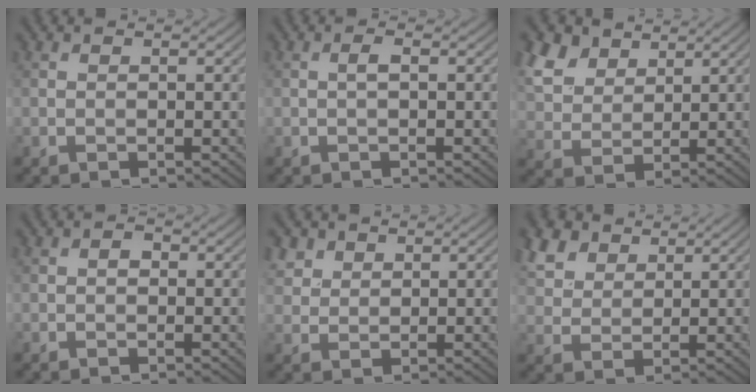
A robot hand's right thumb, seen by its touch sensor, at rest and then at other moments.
{"total": 1.0, "force": [0.0, 0.2, 1.0], "torque": [-0.020, 0.002, -0.001]}
{"total": 7.5, "force": [4.7, 4.5, 3.7], "torque": [-0.111, 0.011, 0.094]}
{"total": 1.0, "force": [-0.2, 0.8, 0.6], "torque": [-0.009, -0.002, -0.007]}
{"total": 3.4, "force": [2.2, 2.4, 1.1], "torque": [-0.039, -0.001, 0.057]}
{"total": 6.5, "force": [4.1, 4.0, 3.0], "torque": [-0.090, 0.011, 0.083]}